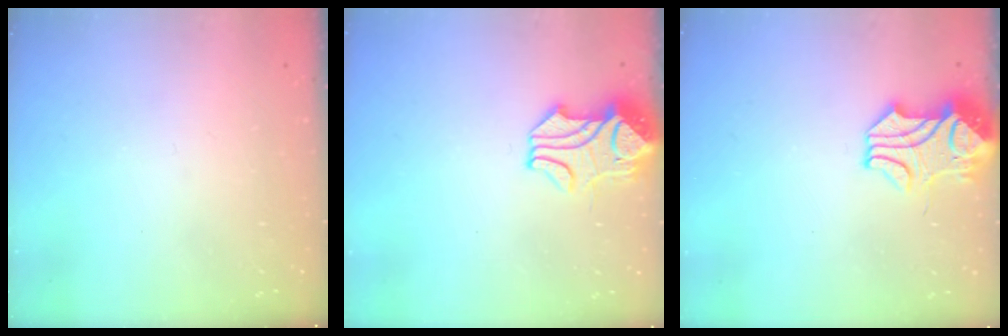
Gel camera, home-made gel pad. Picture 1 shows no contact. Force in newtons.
{"total": 5.2, "press": 5.1, "slide": 1.0}
{"total": 3.5, "press": 3.4, "slide": 1.0}